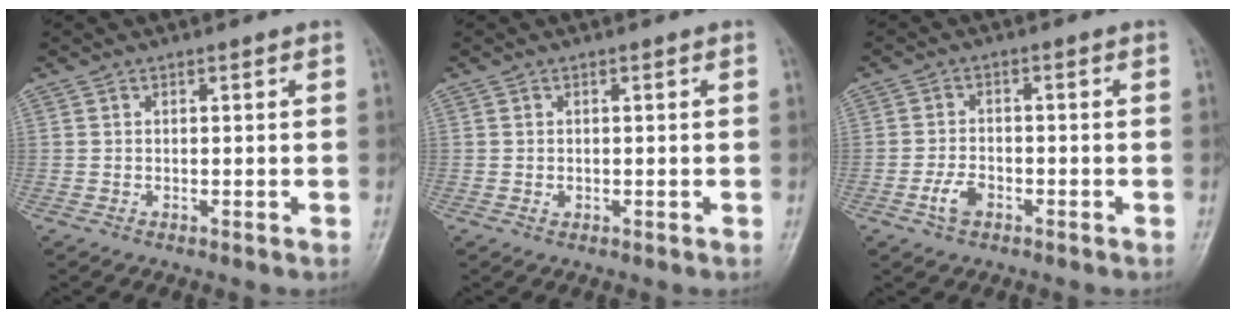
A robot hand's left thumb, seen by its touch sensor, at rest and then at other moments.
{"total": 0.7, "force": [0.0, 0.5, 0.5], "torque": [-0.007, 0.002, 0.005]}
{"total": 3.7, "force": [-1.7, 2.2, 2.4], "torque": [-0.045, 0.012, -0.033]}